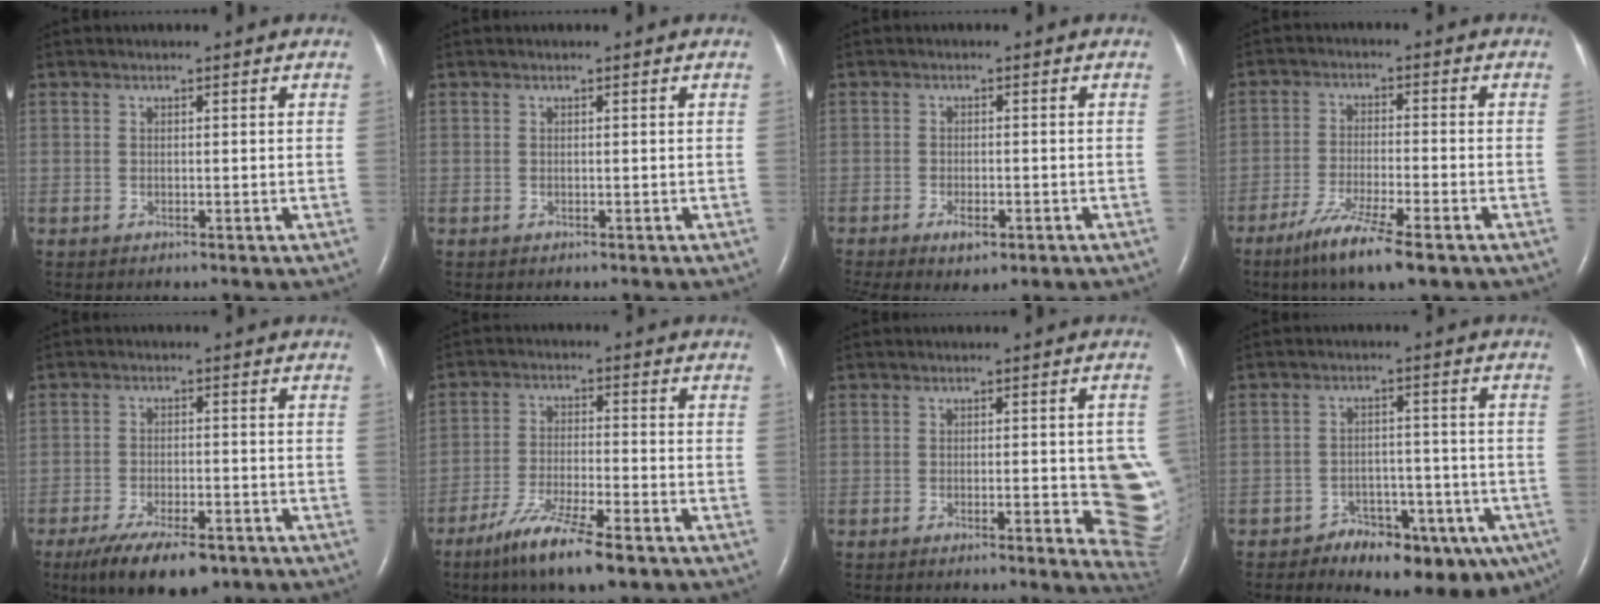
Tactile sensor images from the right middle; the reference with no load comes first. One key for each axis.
{"total": 0.0}
{"total": 4.3, "fx": -2.3, "fy": 1.4, "fz": 3.3, "tx": -0.057, "ty": -0.007, "tz": -0.031}
{"total": 9.2, "fx": -6.0, "fy": 0.6, "fz": 6.9, "tx": -0.131, "ty": -0.023, "tz": -0.104}
{"total": 10.8, "fx": -7.5, "fy": 3.5, "fz": 7.0, "tx": -0.118, "ty": -0.014, "tz": -0.118}
{"total": 10.3, "fx": -6.9, "fy": 1.0, "fz": 7.5, "tx": -0.146, "ty": -0.026, "tz": -0.123}
{"total": 12.7, "fx": -2.1, "fy": 2.0, "fz": 12.4, "tx": -0.083, "ty": -0.003, "tz": -0.016}
{"total": 12.3, "fx": -7.9, "fy": 5.8, "fz": 7.4, "tx": -0.072, "ty": 0.023, "tz": -0.109}